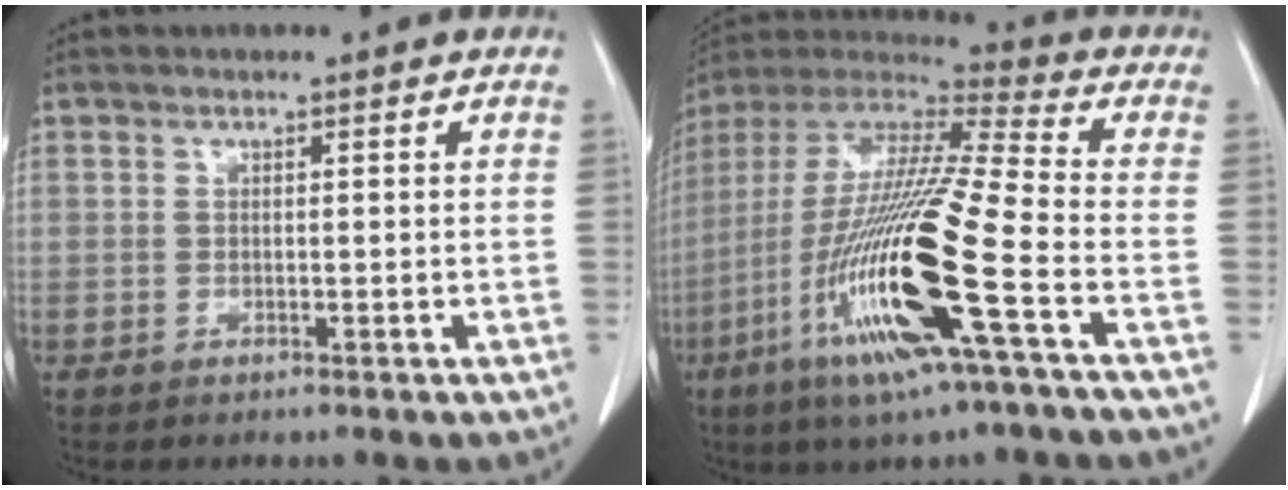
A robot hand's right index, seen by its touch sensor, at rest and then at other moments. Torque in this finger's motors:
{"motor_torque": [2.14, 0.00, 1.05, 0.21]}